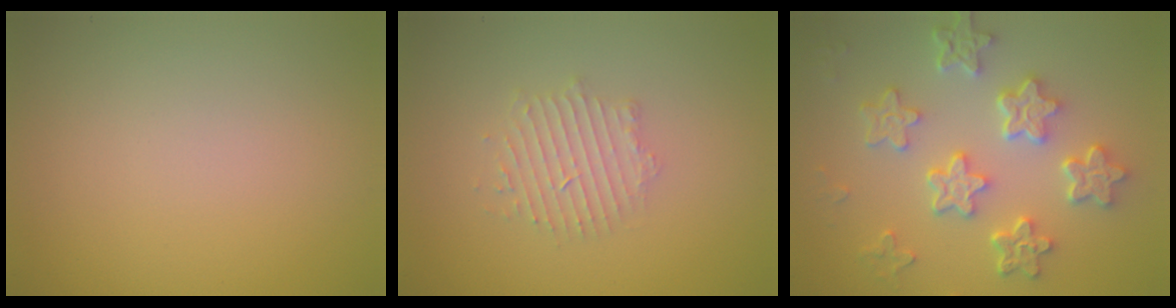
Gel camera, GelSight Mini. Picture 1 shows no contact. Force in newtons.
{"total": 2.4, "press": 2.4, "slide": 0.3}
{"total": 5.9, "press": 4.8, "slide": 3.4}